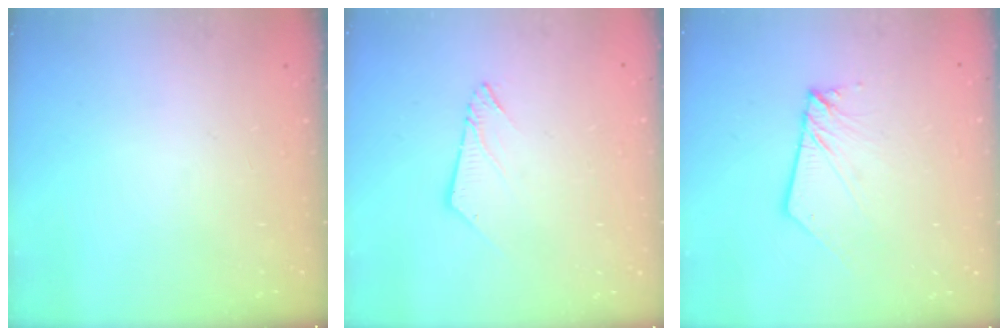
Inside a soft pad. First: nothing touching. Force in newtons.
{"total": 5.5, "press": 5.5, "slide": 0.4}
{"total": 5.5, "press": 5.4, "slide": 0.8}